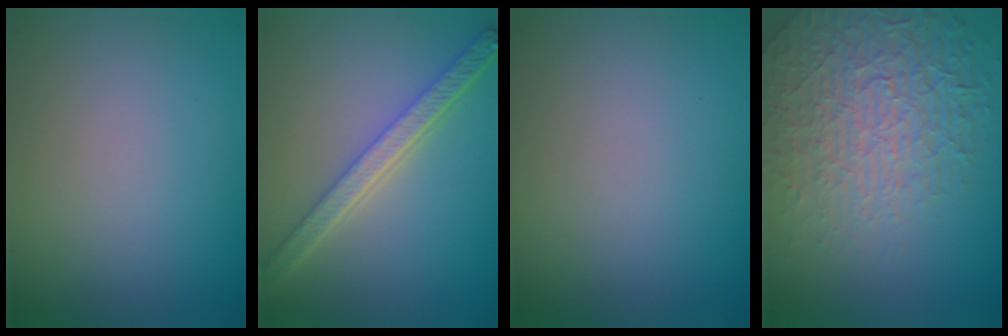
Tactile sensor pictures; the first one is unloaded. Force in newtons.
{"total": 5.3, "press": 4.1, "slide": 3.3}
{"total": 0.0}
{"total": 6.2, "press": 5.1, "slide": 3.5}